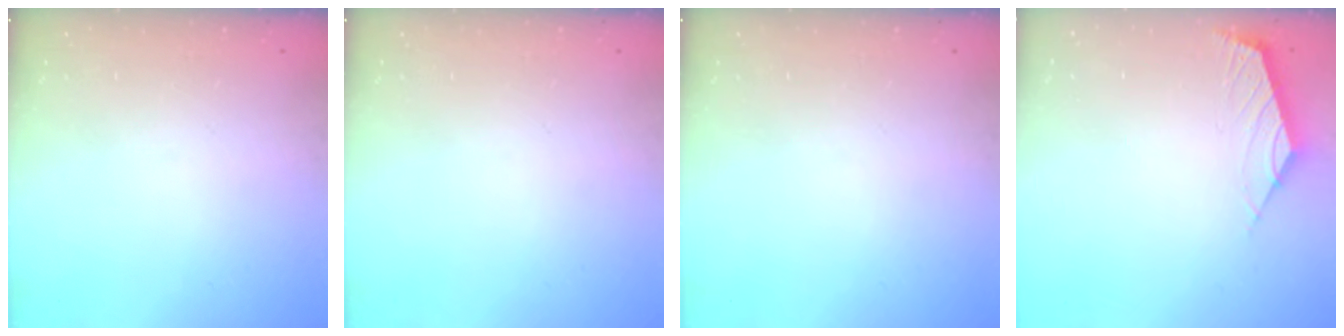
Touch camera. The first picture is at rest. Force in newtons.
{"total": 0.0}
{"total": 0.0}
{"total": 2.4, "press": 2.3, "slide": 0.6}